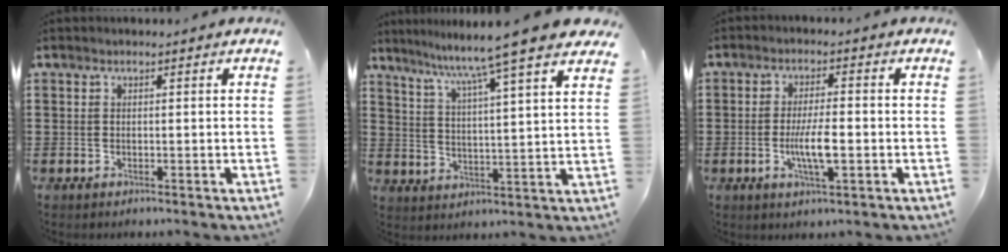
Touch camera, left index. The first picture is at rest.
{"total": 8.5, "force": [7.2, -1.5, 4.3], "torque": [-0.102, -0.049, 0.111]}
{"total": 6.1, "force": [-1.3, 1.4, 5.8], "torque": [-0.118, -0.005, -0.029]}